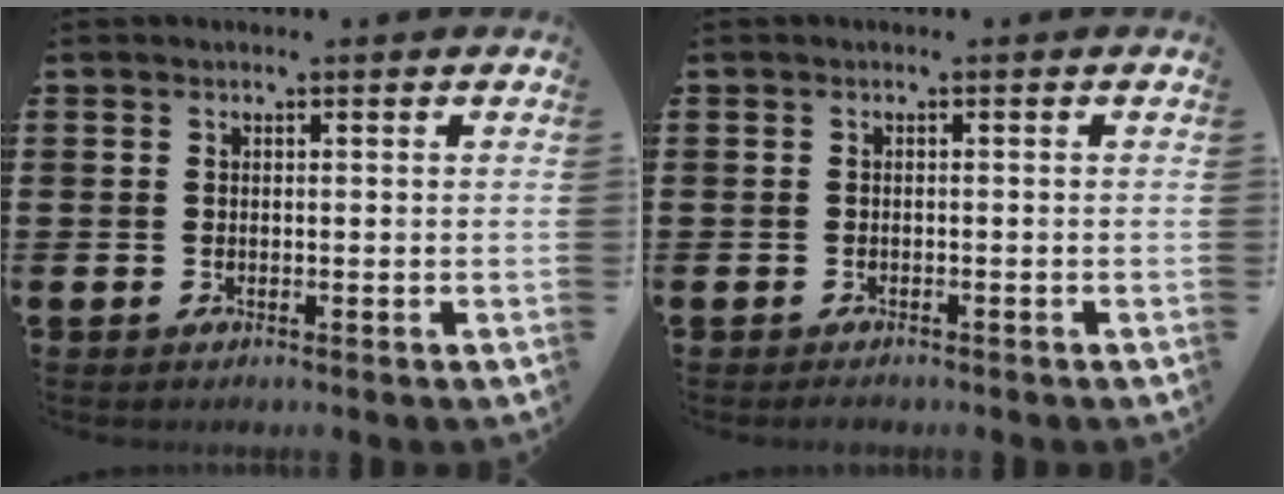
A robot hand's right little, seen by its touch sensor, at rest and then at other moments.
{"total": 0.5, "force": [-0.5, 0.2, 0.1], "torque": [-0.004, -0.001, -0.011]}